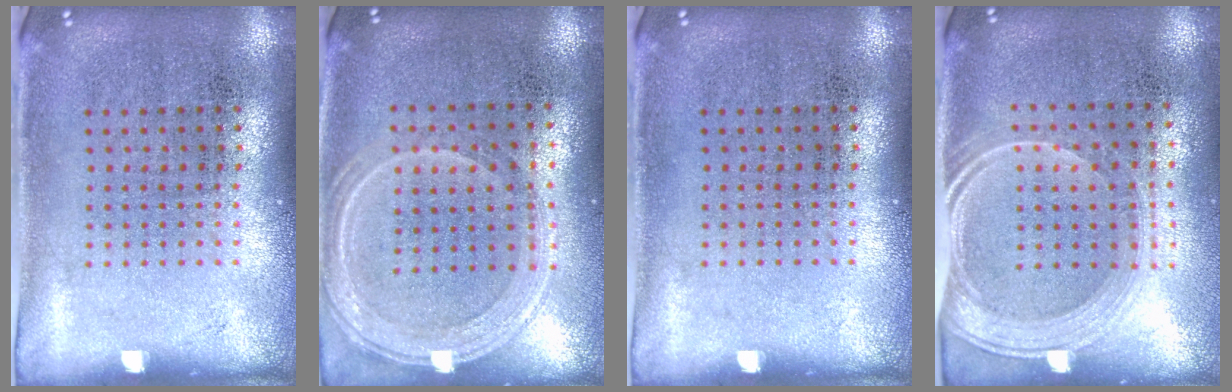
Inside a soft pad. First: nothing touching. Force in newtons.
{"total": 1.3, "press": 1.2, "slide": 0.3}
{"total": 0.0}
{"total": 2.0, "press": 1.7, "slide": 1.1}